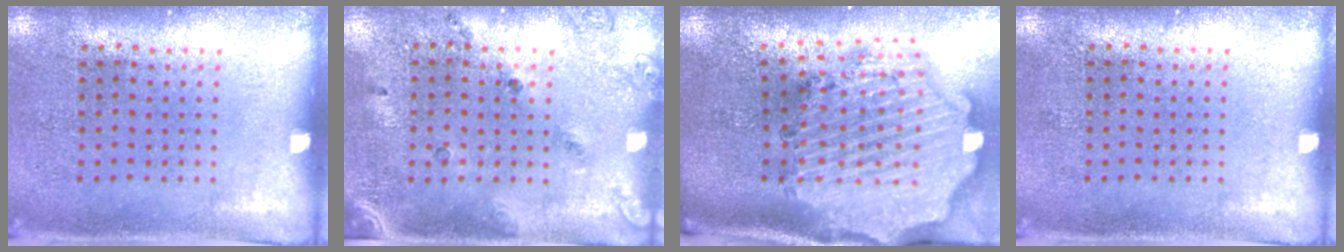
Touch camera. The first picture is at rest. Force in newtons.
{"total": 1.5, "press": 1.1, "slide": 1.0}
{"total": 3.8, "press": 3.2, "slide": 2.1}
{"total": 0.0}